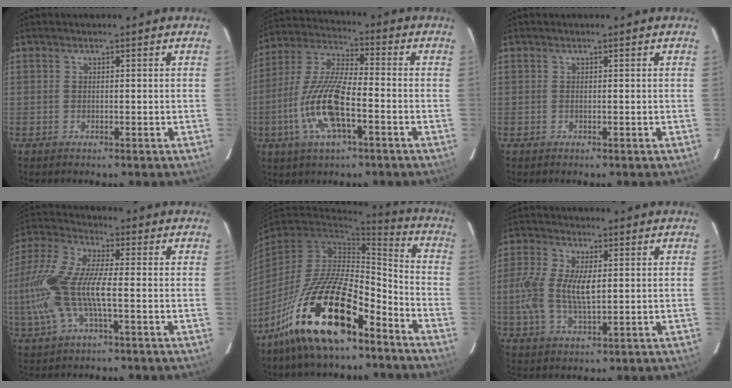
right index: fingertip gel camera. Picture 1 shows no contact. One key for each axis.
{"total": 13.8, "fx": -4.7, "fy": 3.9, "fz": 12.4, "tx": -0.264, "ty": -0.004, "tz": -0.094}
{"total": 0.0}
{"total": 16.3, "fx": -2.7, "fy": 5.2, "fz": 15.2, "tx": -0.315, "ty": -0.001, "tz": -0.057}
{"total": 20.3, "fx": -13.2, "fy": 6.7, "fz": 14.0, "tx": -0.261, "ty": -0.002, "tz": -0.234}
{"total": 9.7, "fx": 0.3, "fy": 4.3, "fz": 8.7, "tx": -0.185, "ty": 0.001, "tz": 0.004}